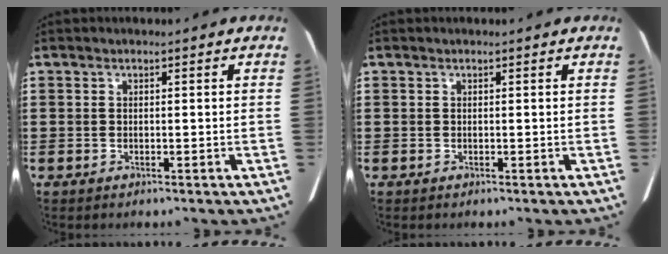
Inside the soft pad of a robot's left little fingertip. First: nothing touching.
{"total": 0.0}